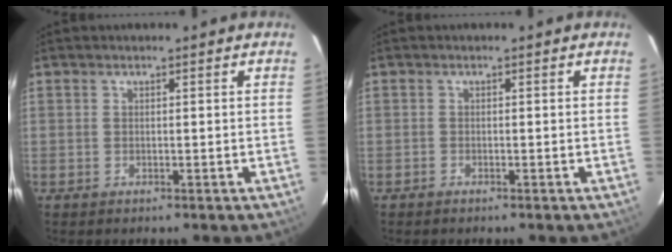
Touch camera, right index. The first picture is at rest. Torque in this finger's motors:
{"motor_torque": [0.05, 0.00, 0.02, 0.00]}